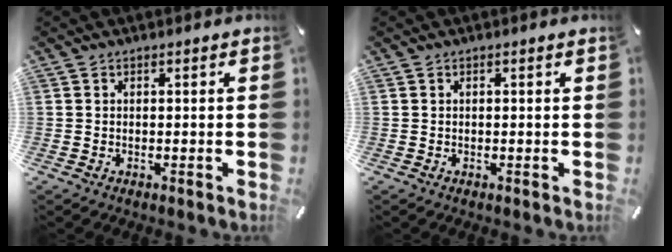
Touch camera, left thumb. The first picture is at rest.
{"total": 0.0}